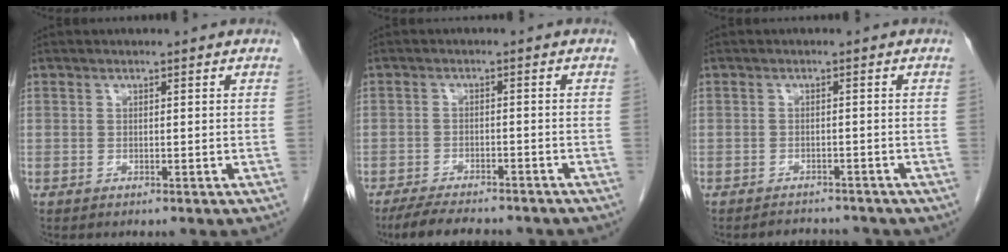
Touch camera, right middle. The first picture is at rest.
{"total": 9.9, "force": [-8.6, 2.3, 4.3], "torque": [-0.068, -0.011, -0.126]}
{"total": 4.2, "force": [-3.9, 1.5, 0.4], "torque": [-0.004, 0.002, -0.050]}